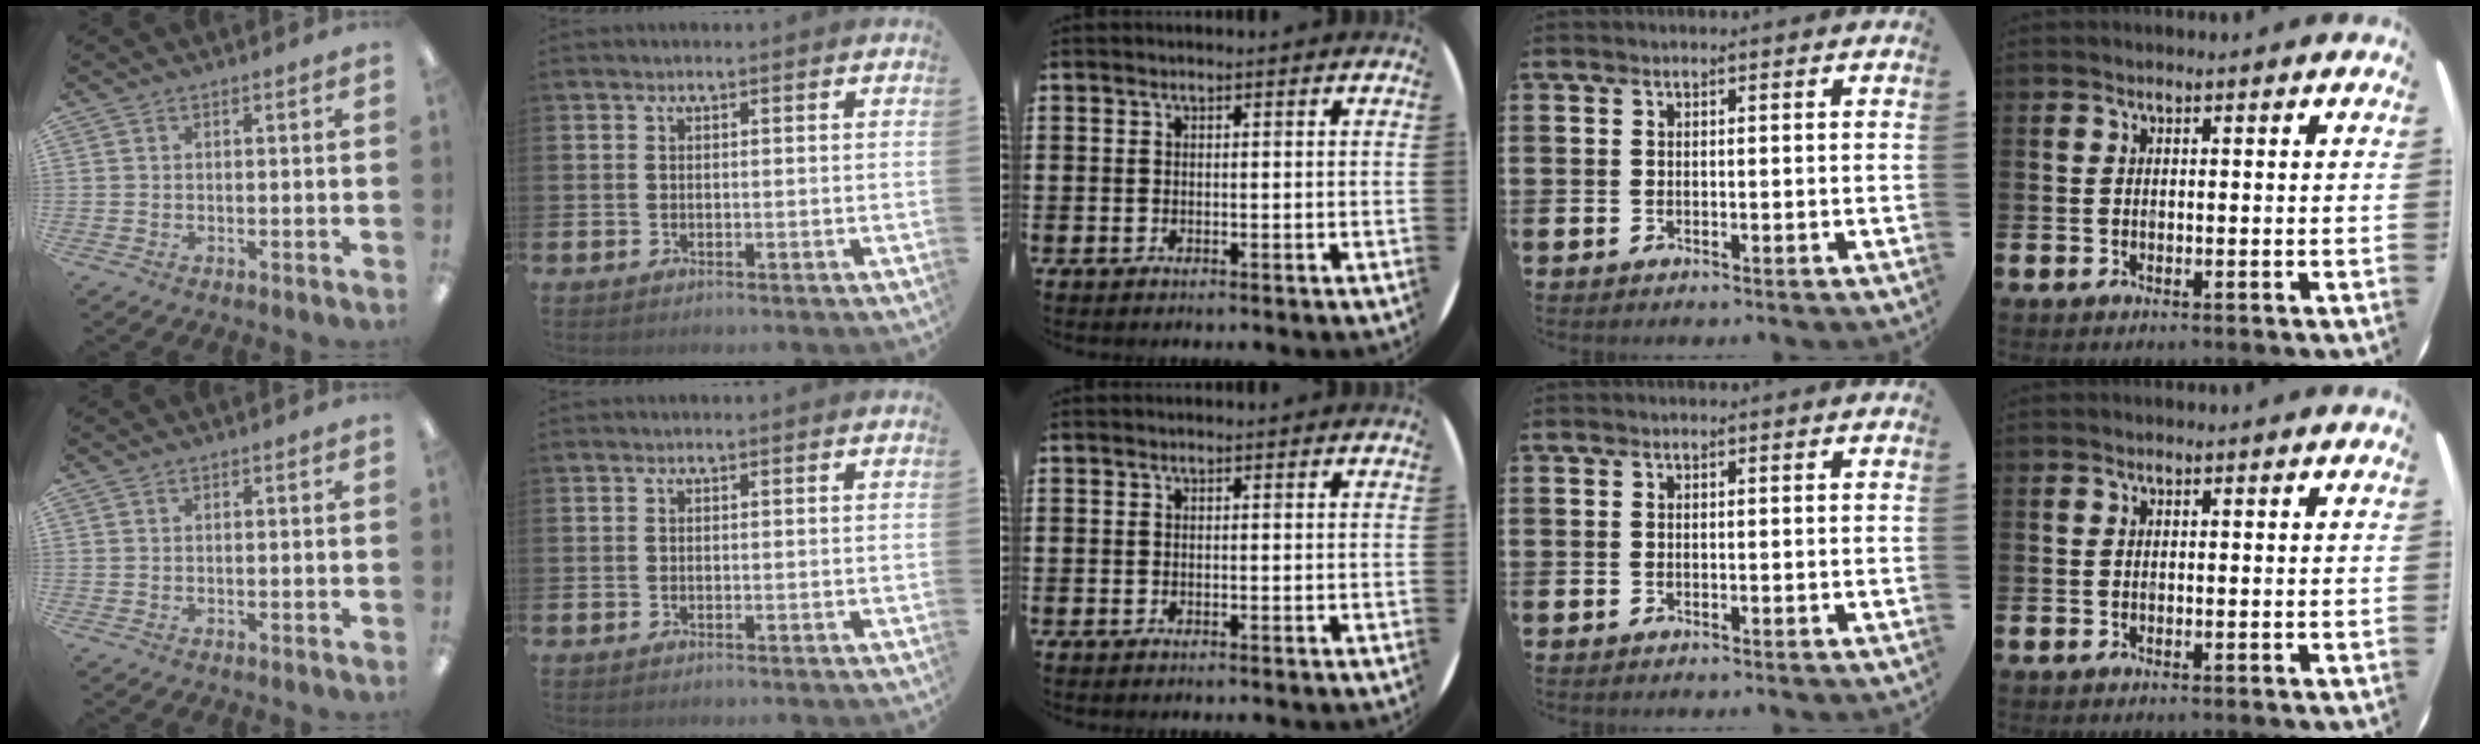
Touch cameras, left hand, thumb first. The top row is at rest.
{}